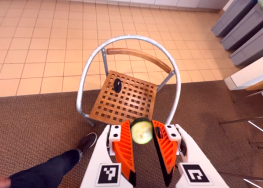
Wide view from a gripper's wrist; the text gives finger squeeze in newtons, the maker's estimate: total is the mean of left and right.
{"total": 5.6, "left": 5.3, "right": 6.0}